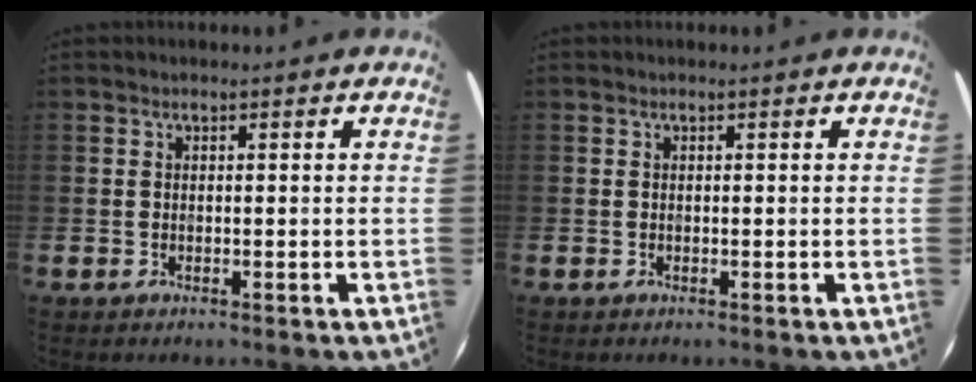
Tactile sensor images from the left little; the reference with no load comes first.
{"total": 0.0}